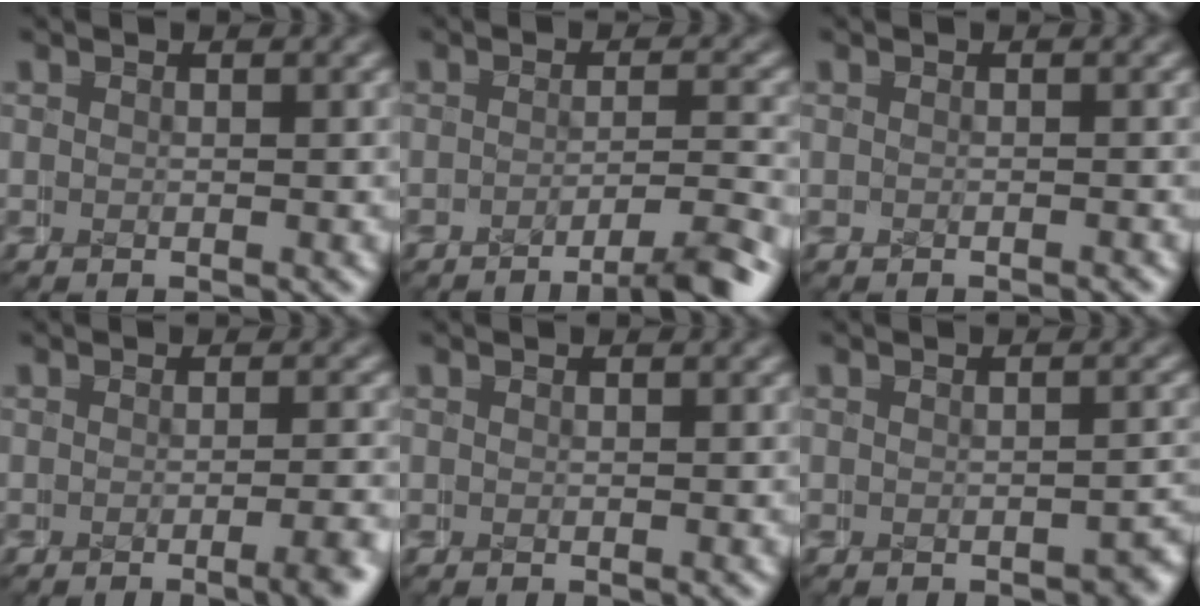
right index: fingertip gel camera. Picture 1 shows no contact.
{"total": 5.5, "force": [-4.8, 1.5, 2.1], "torque": [-0.008, 0.006, -0.084]}
{"total": 0.7, "force": [-0.7, 0.2, 0.1], "torque": [0.004, 0.003, -0.013]}
{"total": 2.2, "force": [-1.8, -0.1, 1.4], "torque": [-0.013, 0.010, -0.033]}
{"total": 0.0}
{"total": 1.5, "force": [-1.3, 0.6, 0.4], "torque": [-0.003, 0.003, -0.023]}